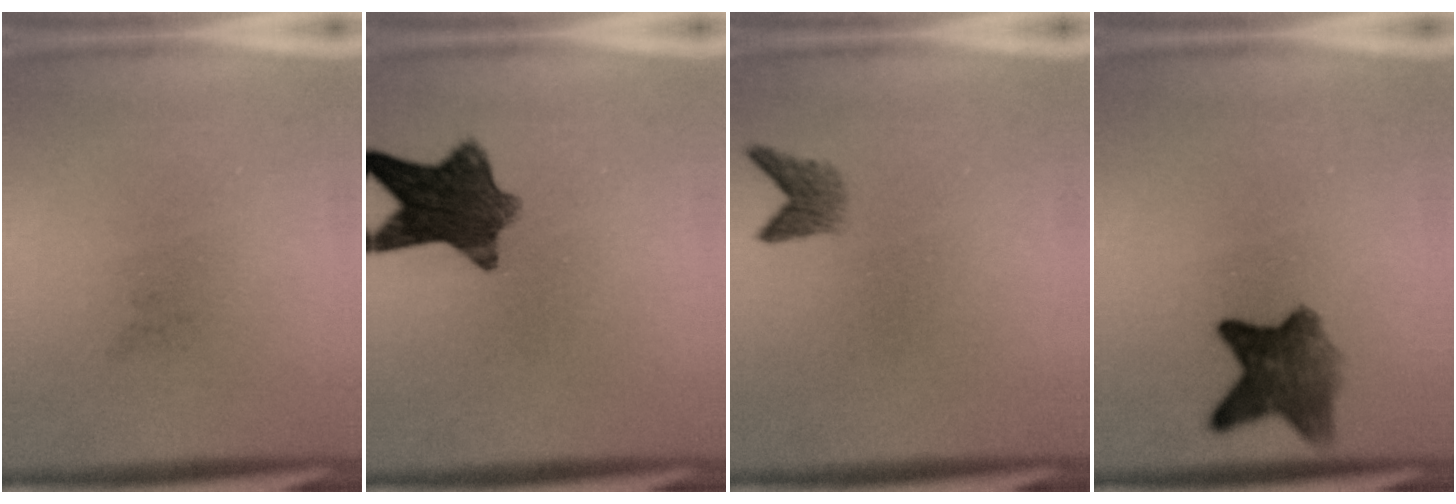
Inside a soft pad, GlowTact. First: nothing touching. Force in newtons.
{"total": 9.5}
{"total": 2.0}
{"total": 6.3}